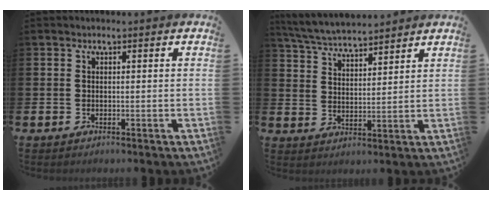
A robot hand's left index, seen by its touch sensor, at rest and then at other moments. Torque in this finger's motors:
{"motor_torque": [0.04, -0.46, 0.75, 0.11]}